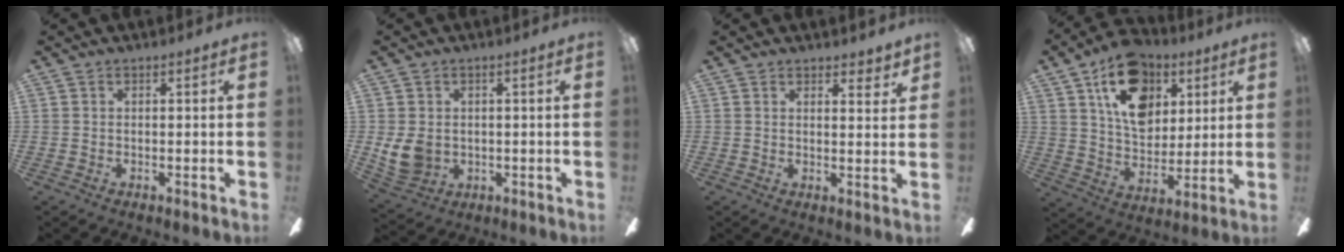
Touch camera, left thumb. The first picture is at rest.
{"total": 7.1, "force": [0.1, 5.6, 4.4], "torque": [-0.105, 0.010, 0.007]}
{"total": 2.6, "force": [2.3, 0.5, 1.2], "torque": [-0.011, -0.013, 0.037]}
{"total": 17.5, "force": [8.8, 11.7, 9.6], "torque": [-0.147, -0.024, 0.161]}